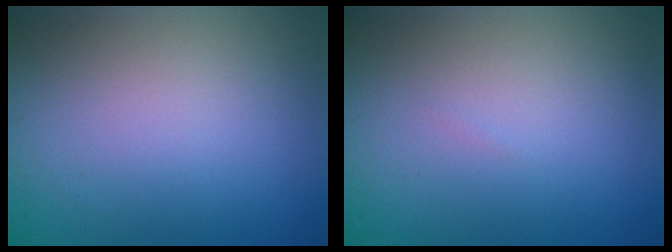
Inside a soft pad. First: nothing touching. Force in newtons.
{"total": 0.0}